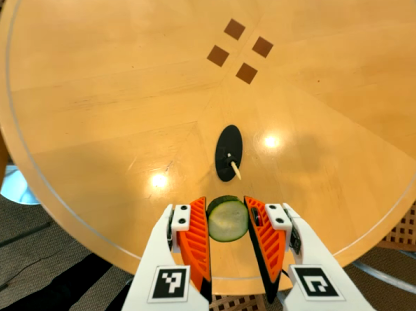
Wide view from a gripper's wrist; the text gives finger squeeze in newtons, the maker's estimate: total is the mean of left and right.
{"total": 9.4, "left": 9.6, "right": 9.3}